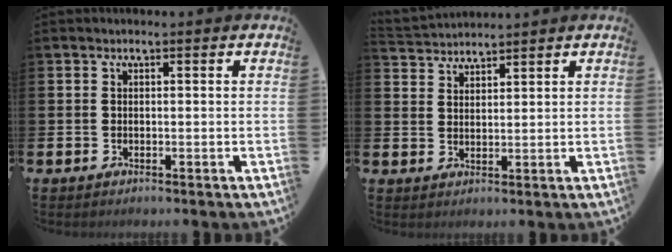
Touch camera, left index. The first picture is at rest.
{"total": 2.9, "force": [2.8, 0.3, -0.4], "torque": [0.003, -0.014, 0.052]}